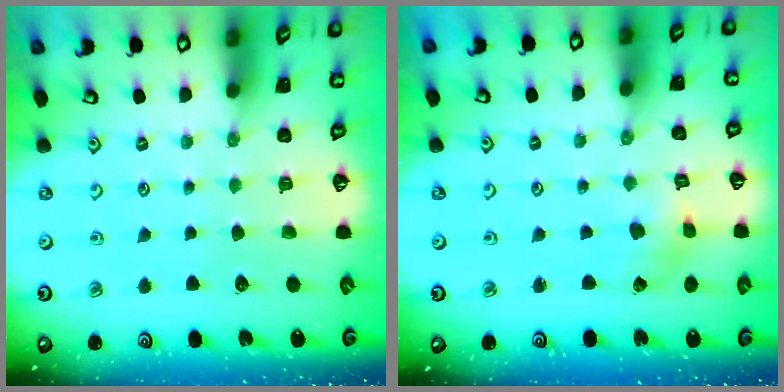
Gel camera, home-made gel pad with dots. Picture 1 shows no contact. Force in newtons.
{"total": 1.8, "press": 1.8, "slide": 0.2}